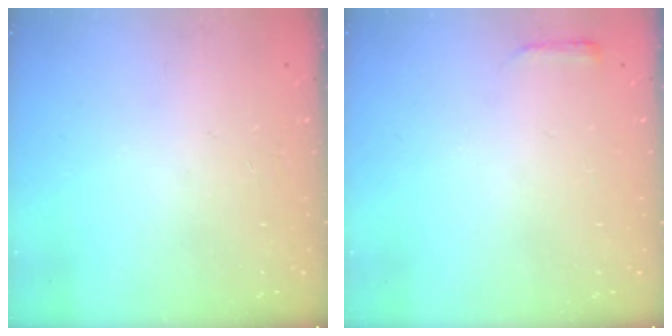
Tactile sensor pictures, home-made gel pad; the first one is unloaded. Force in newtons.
{"total": 2.4, "press": 2.3, "slide": 0.6}